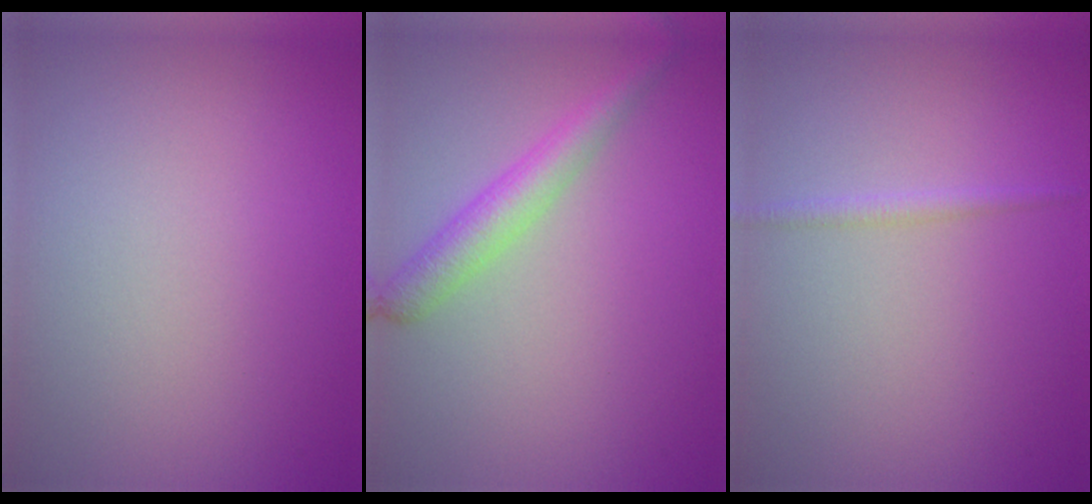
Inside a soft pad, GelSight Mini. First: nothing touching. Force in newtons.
{"total": 3.1, "press": 3.1, "slide": 0.1}
{"total": 1.0, "press": 1.0, "slide": 0.1}